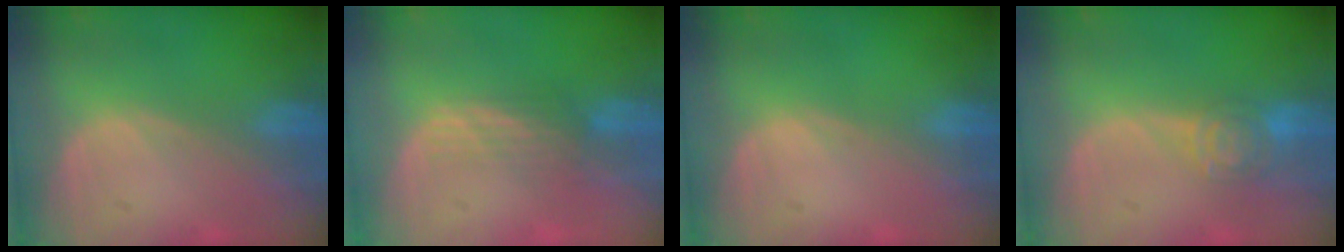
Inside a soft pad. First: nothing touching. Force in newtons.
{"total": 3.2, "press": 2.7, "slide": 1.7}
{"total": 0.0}
{"total": 4.6, "press": 4.3, "slide": 1.7}